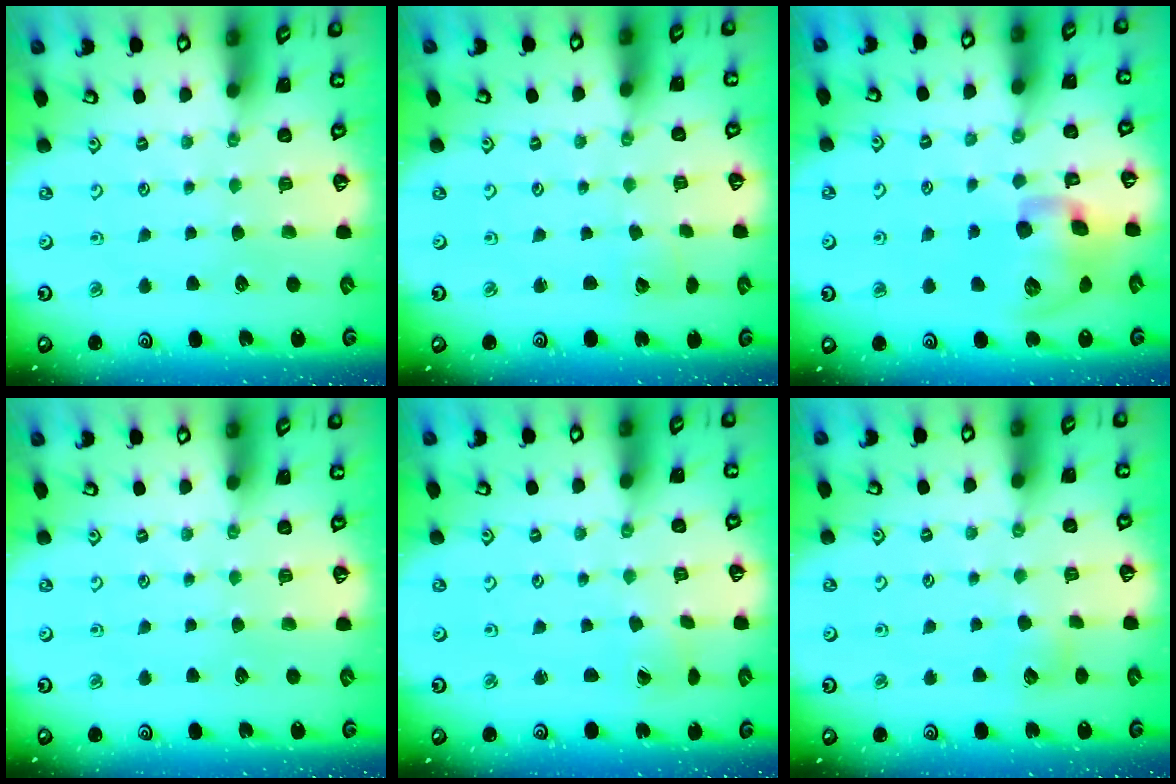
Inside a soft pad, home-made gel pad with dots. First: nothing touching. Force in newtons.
{"total": 2.3, "press": 2.3, "slide": 0.1}
{"total": 14.5, "press": 14.4, "slide": 1.7}
{"total": 0.0}
{"total": 0.7, "press": 0.7, "slide": 0.1}
{"total": 4.1, "press": 4.0, "slide": 0.5}